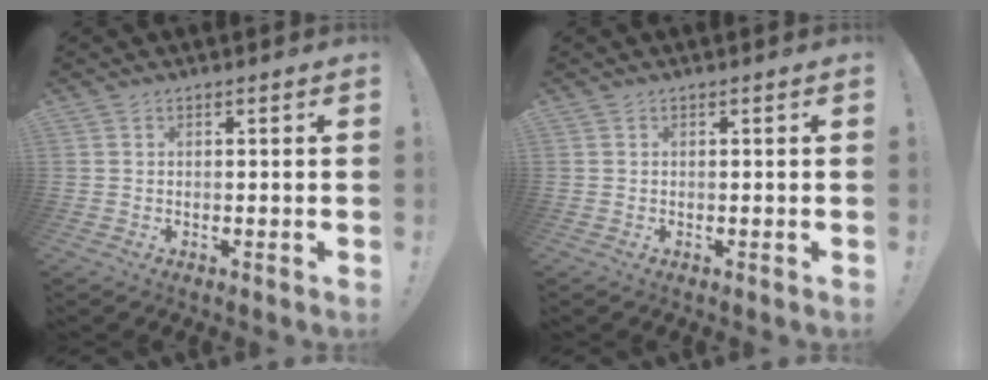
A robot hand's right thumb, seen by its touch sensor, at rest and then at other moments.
{"total": 0.0}